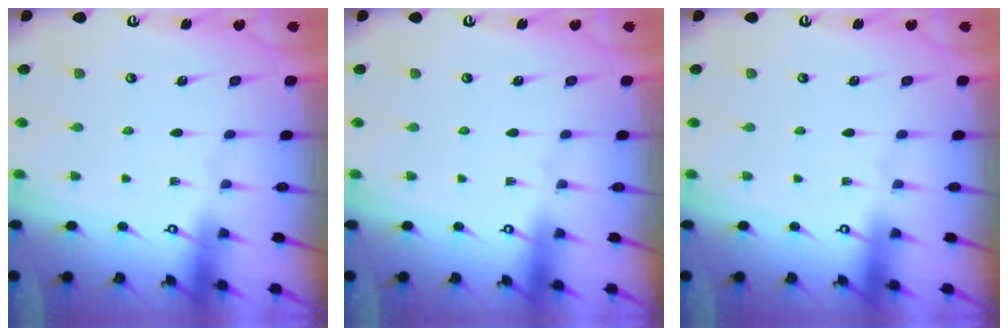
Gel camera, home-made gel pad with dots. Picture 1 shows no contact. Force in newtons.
{"total": 0.0}
{"total": 0.0}